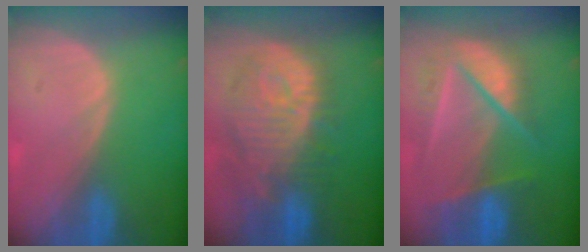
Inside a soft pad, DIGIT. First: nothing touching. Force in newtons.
{"total": 12.2, "press": 11.0, "slide": 5.2}
{"total": 9.7, "press": 8.2, "slide": 5.1}